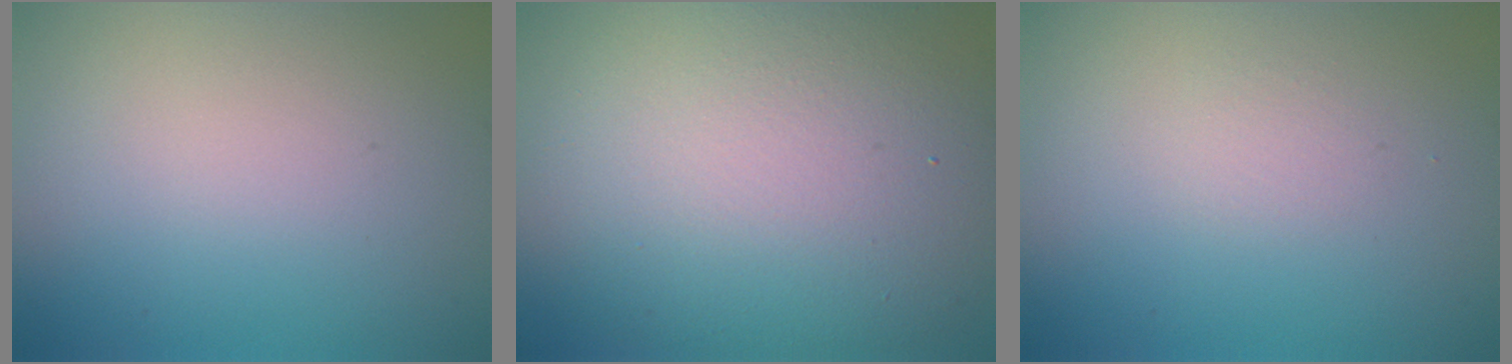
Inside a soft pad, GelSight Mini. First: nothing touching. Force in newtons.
{"total": 14.1, "press": 14.1, "slide": 0.6}
{"total": 0.0}